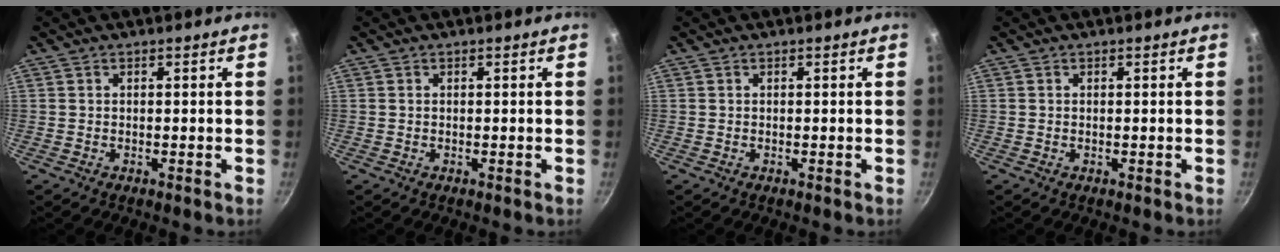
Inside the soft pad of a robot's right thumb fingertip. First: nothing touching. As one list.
[{"total": 0.0}, {"total": 0.0}, {"total": 0.0}]